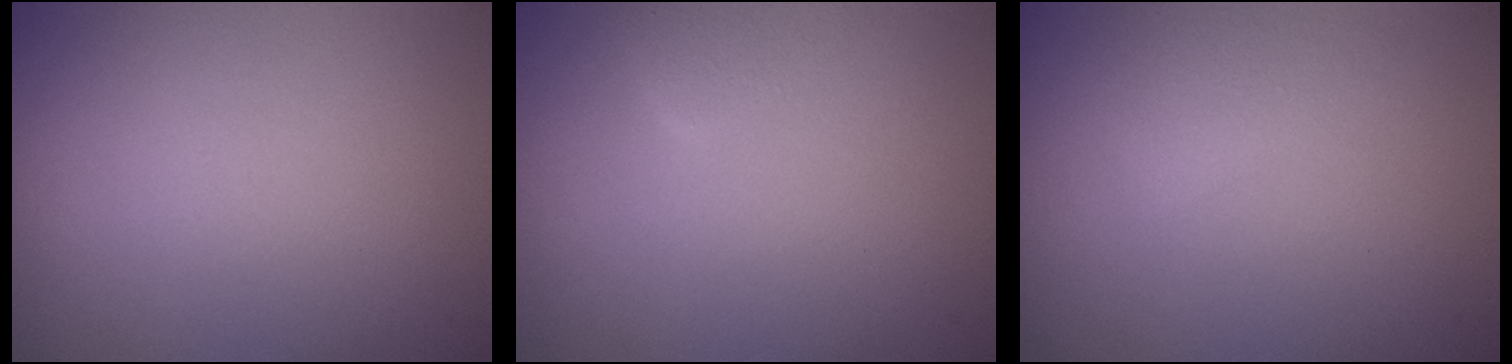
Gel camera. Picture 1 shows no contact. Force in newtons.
{"total": 1.3, "press": 1.3, "slide": 0.1}
{"total": 1.7, "press": 1.7, "slide": 0.1}